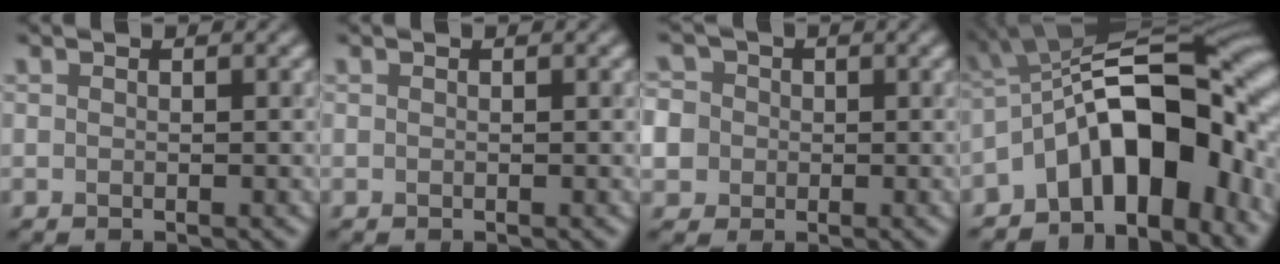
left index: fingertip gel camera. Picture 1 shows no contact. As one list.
[{"total": 0.0}, {"total": 7.3, "force": [-0.6, 6.8, 2.6], "torque": [-0.057, 0.021, -0.047]}, {"total": 13.3, "force": [-4.5, 6.4, 10.7], "torque": [-0.137, 0.020, -0.088]}]